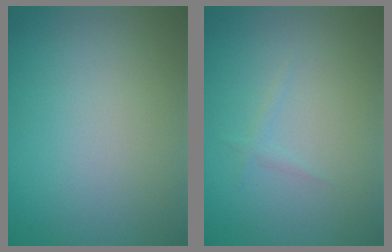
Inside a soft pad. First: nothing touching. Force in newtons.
{"total": 0.7, "press": 0.7, "slide": 0.1}